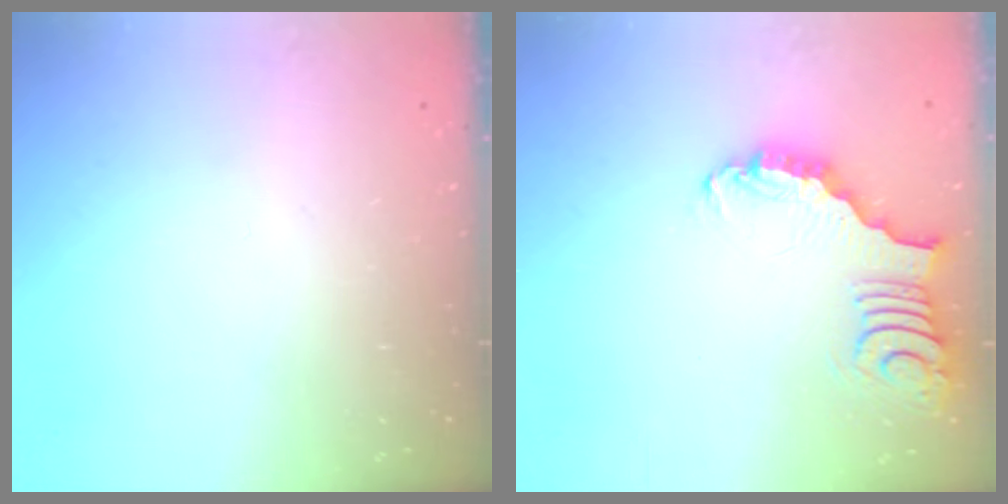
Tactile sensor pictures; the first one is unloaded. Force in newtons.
{"total": 3.4, "press": 3.3, "slide": 0.5}